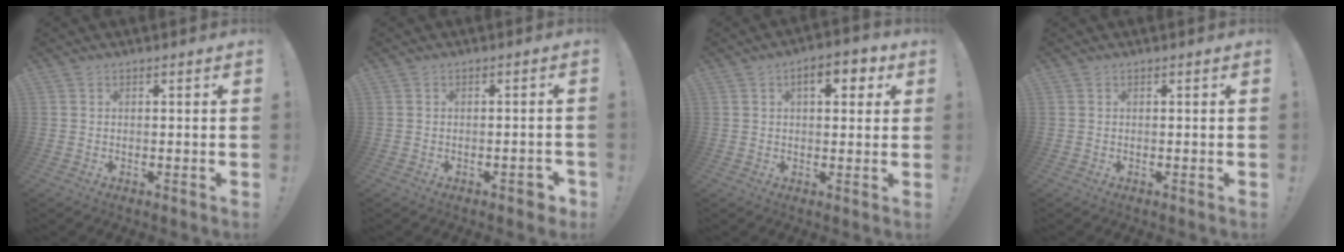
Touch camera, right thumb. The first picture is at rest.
{"total": 3.6, "force": [-2.2, 1.4, 2.5], "torque": [-0.031, 0.014, -0.035]}
{"total": 7.1, "force": [2.5, 3.3, 5.7], "torque": [-0.073, -0.002, 0.035]}
{"total": 0.0}